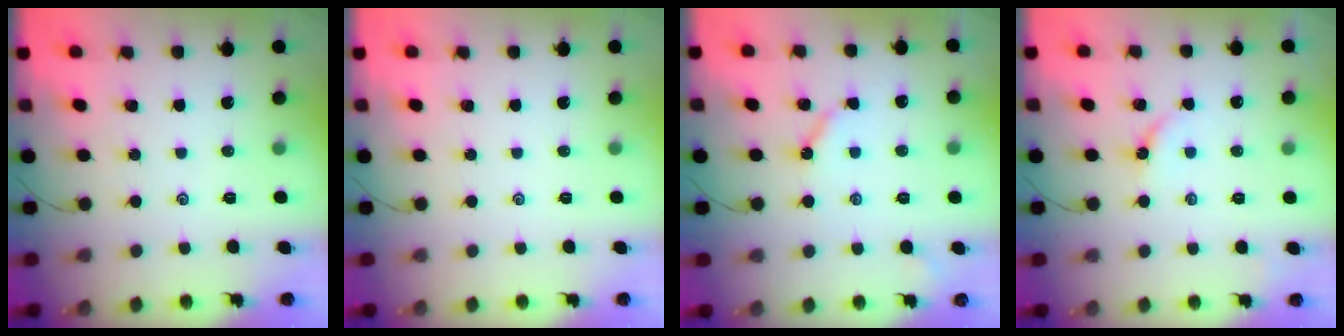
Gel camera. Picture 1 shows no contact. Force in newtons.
{"total": 0.0}
{"total": 4.4, "press": 4.4, "slide": 0.6}
{"total": 5.7, "press": 5.7, "slide": 0.7}